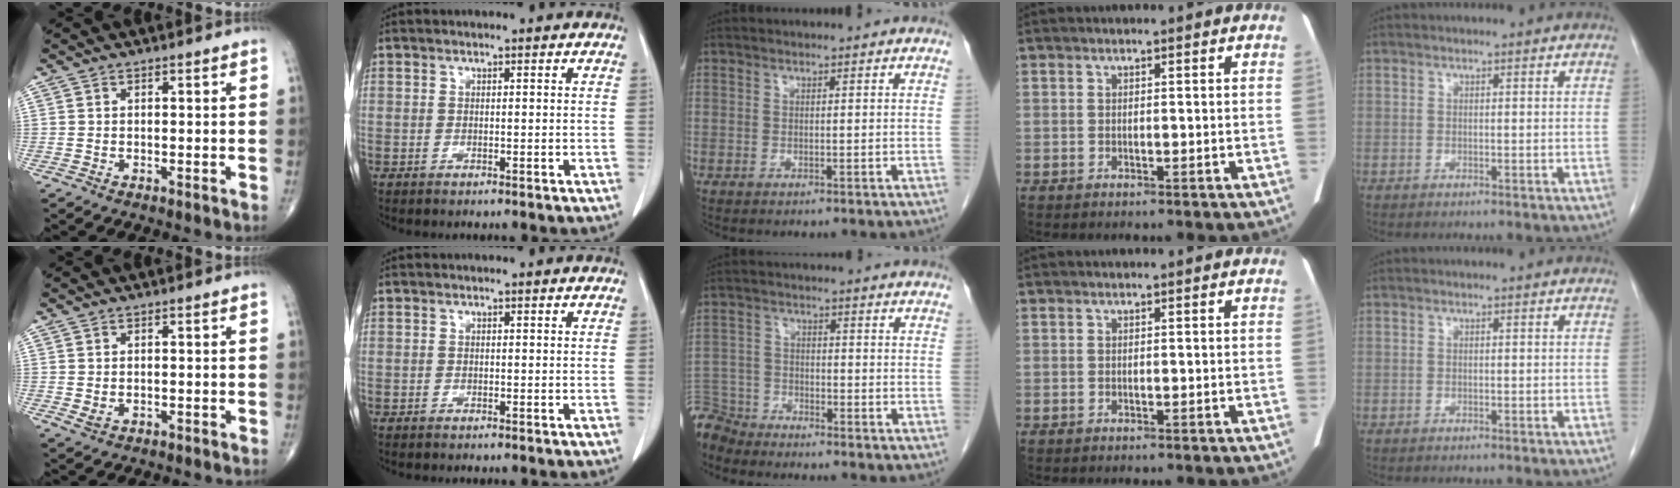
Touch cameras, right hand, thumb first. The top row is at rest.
{"thumb": {"total": 1.6, "force": [-0.2, 1.1, 1.1], "torque": [-0.020, -0.001, 0.002]}, "middle": {"total": 6.1, "force": [-6.0, 1.4, -0.1], "torque": [0.003, -0.006, -0.119]}}